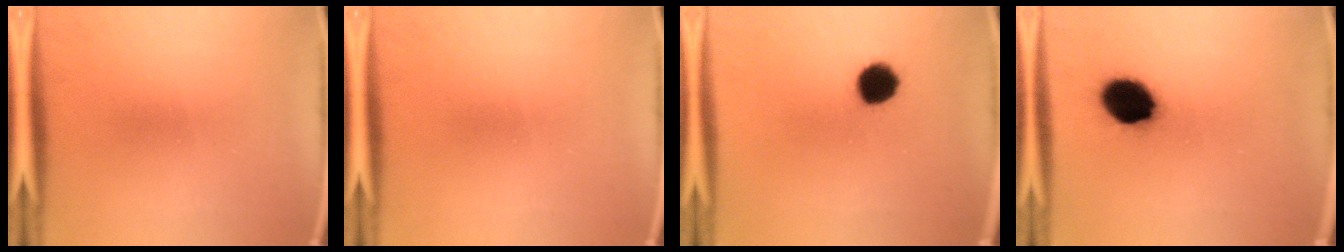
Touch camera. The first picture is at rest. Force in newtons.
{"total": 0.0}
{"total": 7.2}
{"total": 11.9}